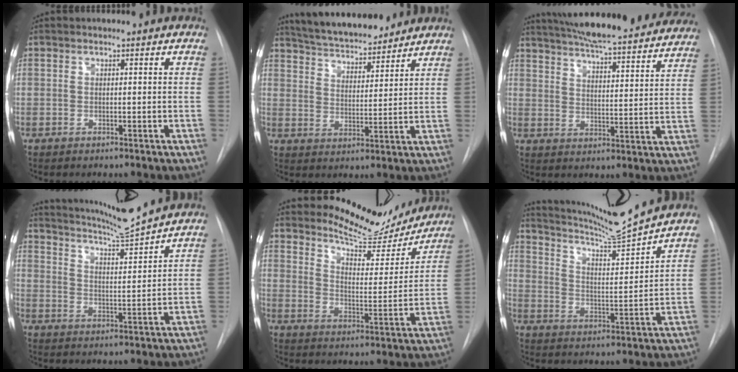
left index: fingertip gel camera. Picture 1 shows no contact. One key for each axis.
{"total": 13.4, "fx": 12.2, "fy": 2.8, "fz": 4.9, "tx": -0.078, "ty": 0.010, "tz": 0.196}
{"total": 28.2, "fx": 25.0, "fy": 4.2, "fz": 12.4, "tx": -0.202, "ty": -0.042, "tz": 0.314}
{"total": 10.4, "fx": 9.8, "fy": -1.8, "fz": 3.1, "tx": -0.058, "ty": -0.029, "tz": 0.157}
{"total": 11.9, "fx": 11.5, "fy": 2.3, "fz": 1.7, "tx": -0.025, "ty": -0.040, "tz": 0.159}
{"total": 13.3, "fx": 12.6, "fy": -2.0, "fz": 4.0, "tx": -0.080, "ty": -0.034, "tz": 0.202}